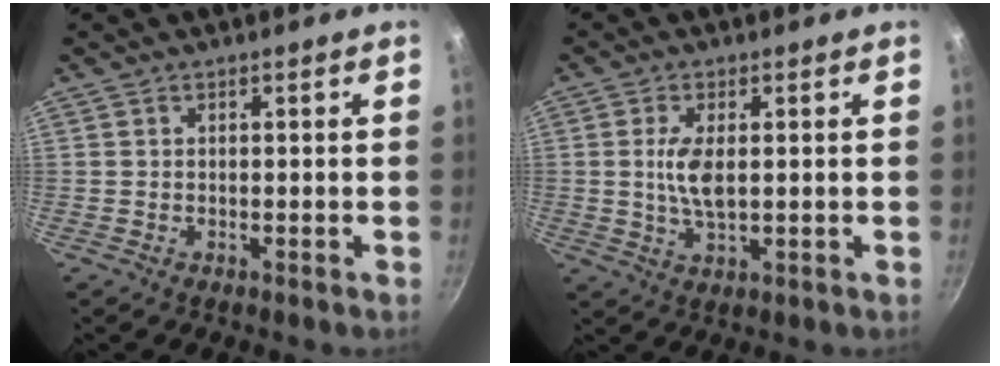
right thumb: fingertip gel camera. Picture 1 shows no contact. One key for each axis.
{"total": 5.7, "fx": 0.6, "fy": 2.4, "fz": 5.1, "tx": -0.107, "ty": -0.003, "tz": 0.012}